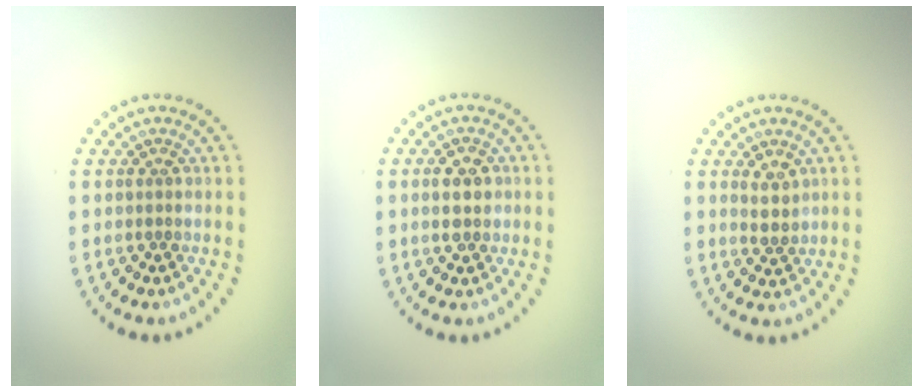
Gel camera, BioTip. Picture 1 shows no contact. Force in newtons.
{"total": 2.8, "press": 2.8, "slide": 0.0}
{"total": 1.7, "press": 1.5, "slide": 0.9}